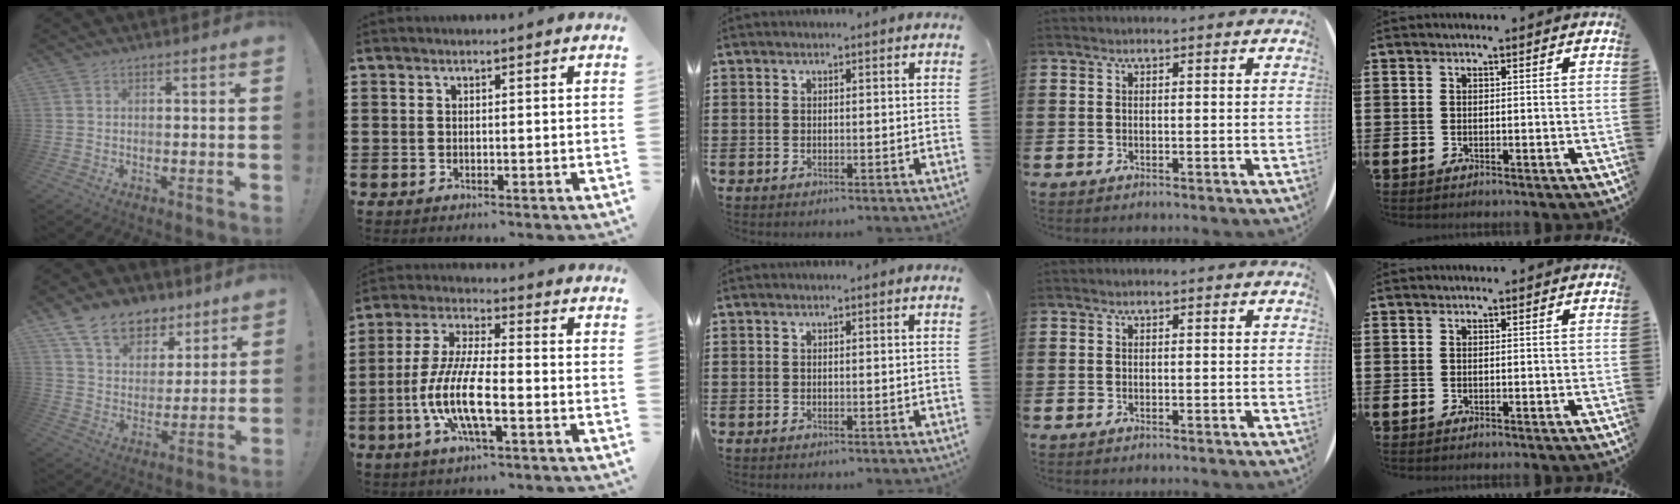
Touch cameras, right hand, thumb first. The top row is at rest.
{"thumb": {"total": 13.3, "force": [8.9, 8.4, 5.1], "torque": [-0.086, -0.057, 0.170]}, "index": {"total": 10.0, "force": [-3.5, 2.6, 9.0], "torque": [-0.208, -0.015, -0.073]}}